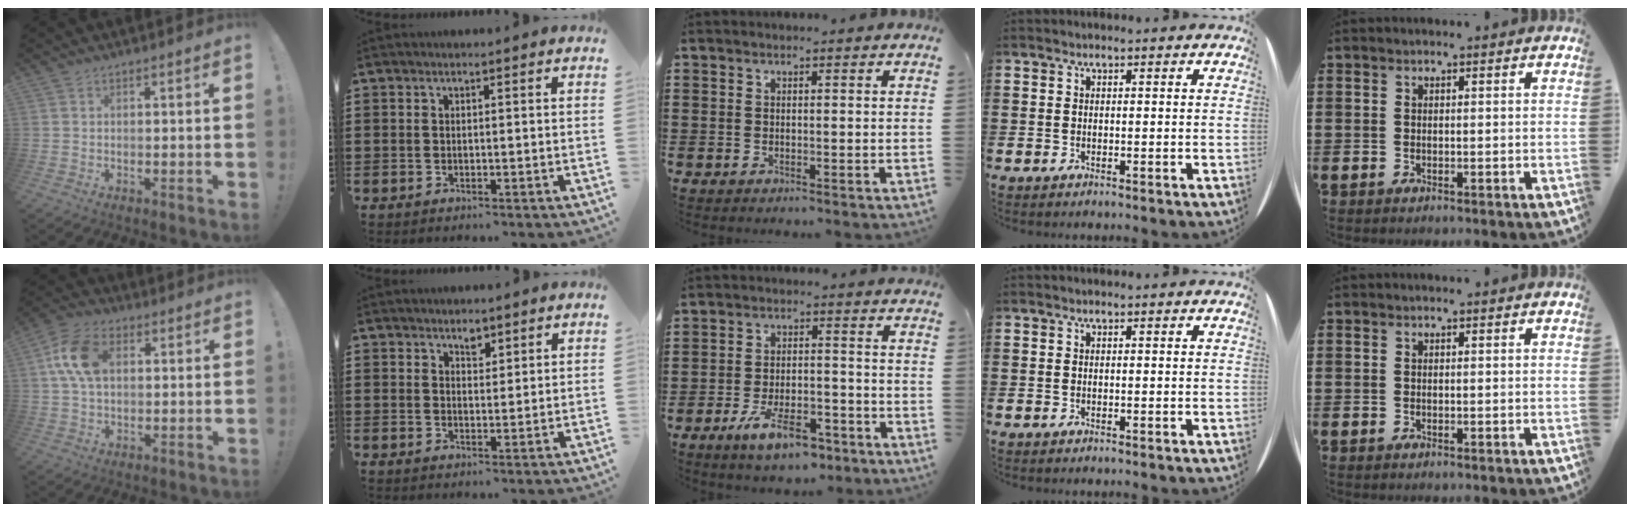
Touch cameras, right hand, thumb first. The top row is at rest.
{"thumb": {"total": 12.4, "force": [2.7, 8.2, 9.0], "torque": [-0.170, 0.012, 0.054]}, "index": {"total": 2.2, "force": [1.7, 1.0, 0.8], "torque": [-0.011, 0.000, 0.030]}, "middle": {"total": 7.9, "force": [-5.4, 2.5, 5.2], "torque": [-0.106, 0.003, -0.099]}}